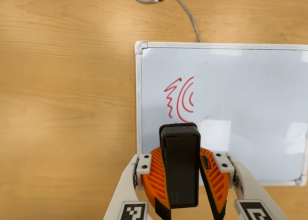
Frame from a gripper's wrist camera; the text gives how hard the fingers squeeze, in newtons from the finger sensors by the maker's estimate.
{"total": 10.2, "left": 10.1, "right": 10.2}